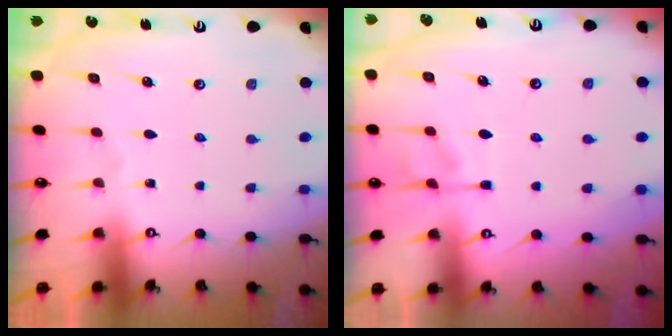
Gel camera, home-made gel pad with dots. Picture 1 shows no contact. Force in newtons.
{"total": 2.0, "press": 1.5, "slide": 1.3}